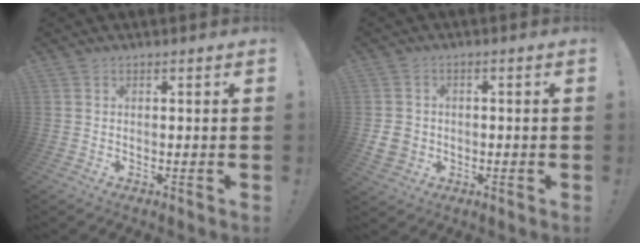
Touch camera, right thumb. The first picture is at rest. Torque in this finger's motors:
{"motor_torque": [0.00, 0.16, -0.11, 0.17, -0.01]}